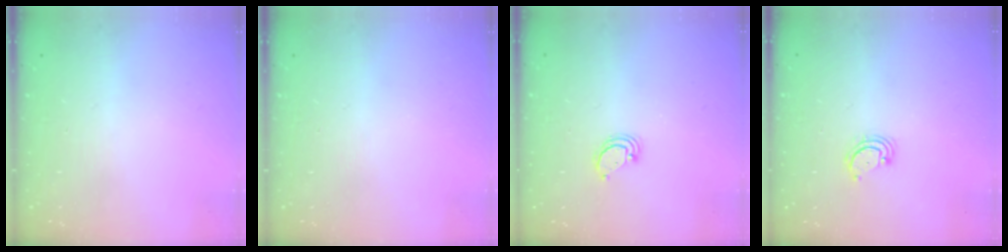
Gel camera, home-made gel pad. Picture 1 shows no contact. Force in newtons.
{"total": 0.0}
{"total": 2.8, "press": 2.8, "slide": 0.2}
{"total": 2.9, "press": 2.8, "slide": 0.4}